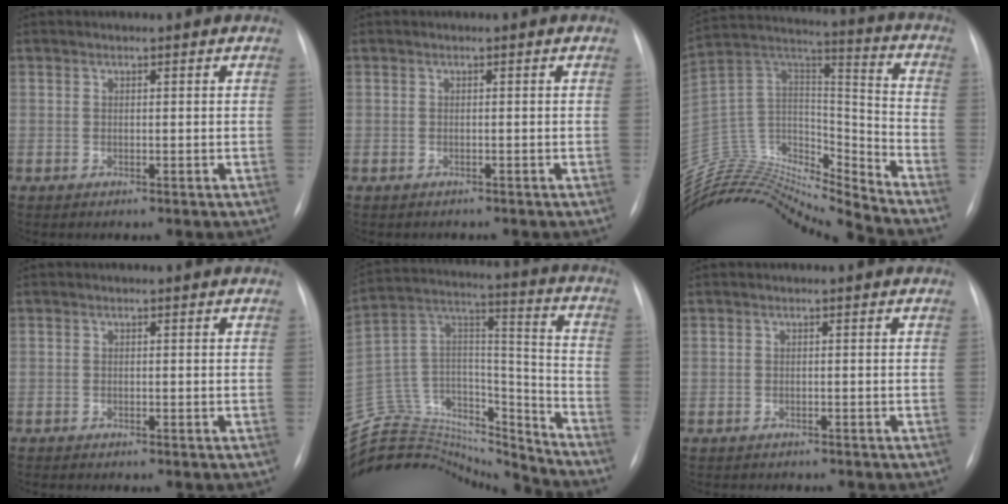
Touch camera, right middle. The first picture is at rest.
{"total": 0.9, "force": [-0.8, 0.4, 0.0], "torque": [-0.007, 0.000, -0.012]}
{"total": 23.5, "force": [-22.5, 2.4, 6.1], "torque": [-0.118, 0.052, -0.383]}
{"total": 1.4, "force": [-1.2, 0.2, 0.5], "torque": [-0.007, -0.003, -0.016]}
{"total": 29.9, "force": [-27.6, 8.4, 7.9], "torque": [-0.208, 0.030, -0.438]}
{"total": 3.9, "force": [-3.6, 1.0, 1.2], "torque": [-0.012, -0.005, -0.043]}